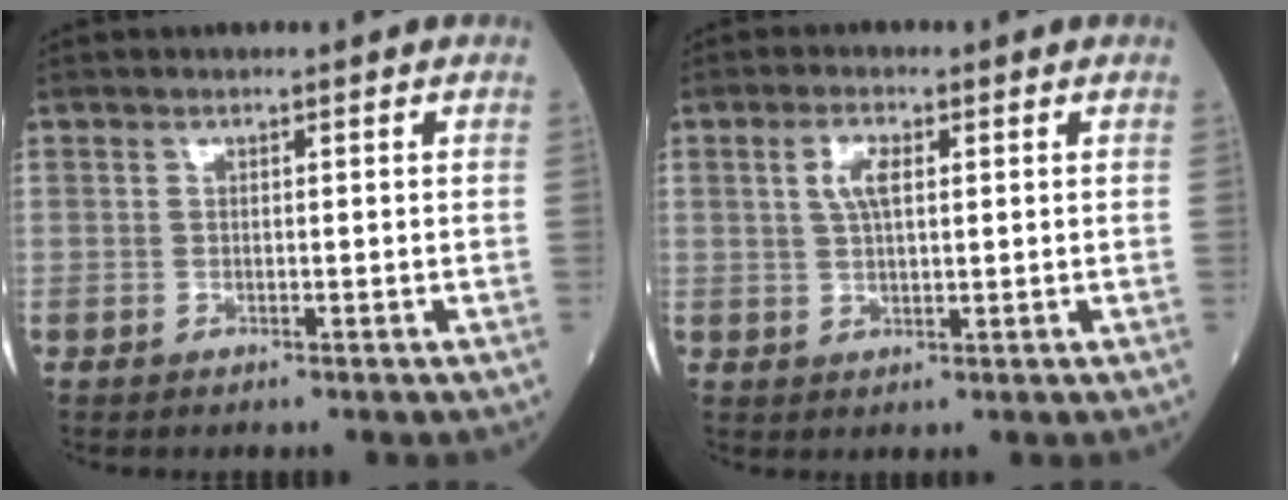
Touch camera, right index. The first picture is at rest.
{"total": 3.7, "force": [1.2, 1.3, 3.3], "torque": [-0.068, 0.006, 0.024]}